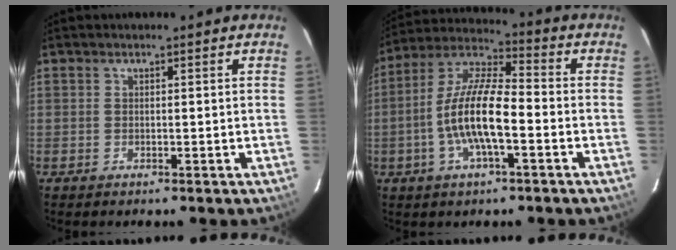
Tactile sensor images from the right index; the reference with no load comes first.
{"total": 12.9, "force": [-3.5, 3.5, 11.9], "torque": [-0.243, 0.002, -0.071]}